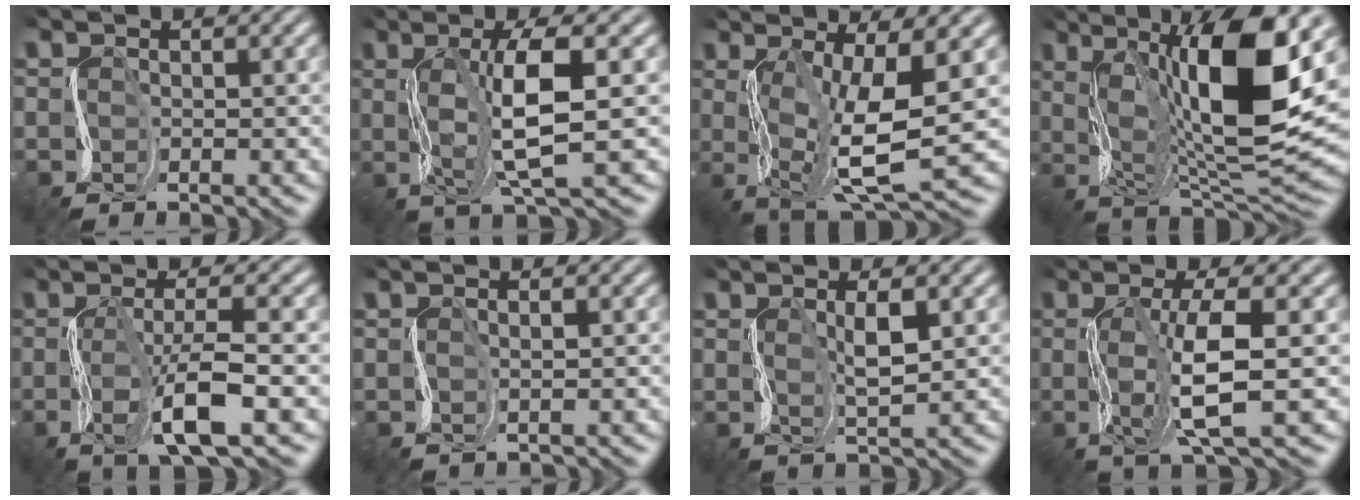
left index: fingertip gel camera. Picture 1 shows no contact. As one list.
[{"total": 5.9, "force": [2.1, 0.9, 5.4], "torque": [-0.100, 0.012, 0.031]}, {"total": 6.8, "force": [1.3, 1.5, 6.5], "torque": [-0.127, -0.001, 0.018]}, {"total": 12.1, "force": [3.9, 3.4, 10.9], "torque": [-0.176, 0.007, 0.060]}, {"total": 5.4, "force": [-1.2, 0.9, 5.2], "torque": [-0.104, 0.017, -0.034]}, {"total": 1.6, "force": [1.5, -0.2, -0.2], "torque": [0.010, 0.012, 0.017]}, {"total": 2.2, "force": [2.1, -0.6, 0.6], "torque": [-0.023, 0.013, 0.033]}, {"total": 5.1, "force": [1.0, 0.7, 4.9], "torque": [-0.104, 0.009, 0.012]}]